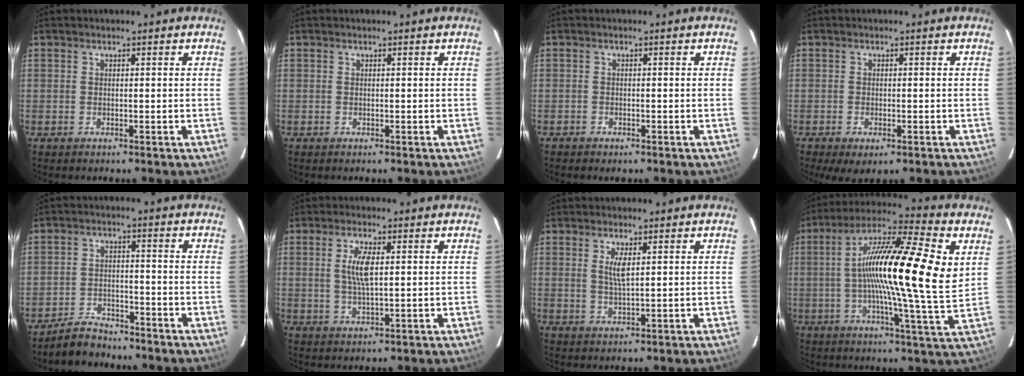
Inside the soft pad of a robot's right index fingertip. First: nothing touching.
{"total": 0.0}
{"total": 1.3, "force": [-0.9, 0.9, 0.1], "torque": [-0.008, 0.002, -0.014]}
{"total": 4.8, "force": [-2.7, 2.1, 3.3], "torque": [-0.072, -0.020, -0.041]}
{"total": 5.8, "force": [-5.2, 2.4, 1.0], "torque": [-0.042, 0.013, -0.084]}
{"total": 5.3, "force": [1.0, 1.4, 5.0], "torque": [-0.097, 0.001, 0.019]}
{"total": 3.4, "force": [1.1, 0.8, 3.1], "torque": [-0.061, -0.003, 0.020]}
{"total": 21.8, "force": [5.2, 2.8, 21.0], "torque": [-0.353, 0.025, 0.055]}